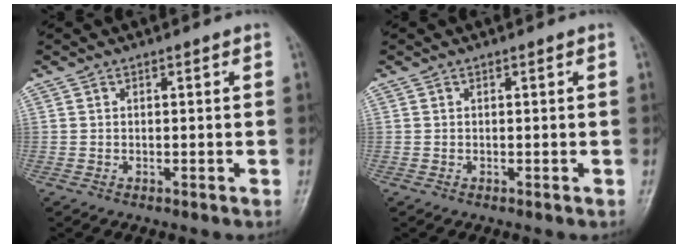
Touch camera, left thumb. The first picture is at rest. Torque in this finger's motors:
{"motor_torque": [-0.01, 0.01, -0.02, 0.02, 0.00]}